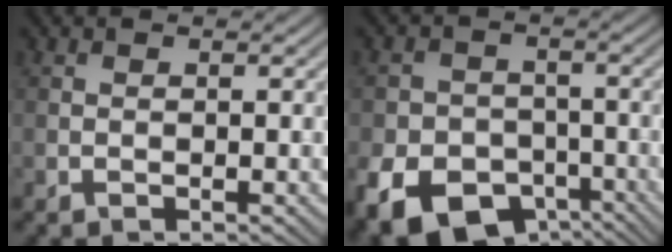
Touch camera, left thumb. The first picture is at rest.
{"total": 12.3, "force": [-6.8, 9.0, 5.1], "torque": [-0.102, -0.040, -0.119]}